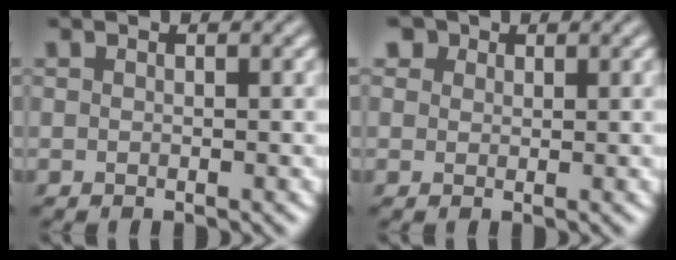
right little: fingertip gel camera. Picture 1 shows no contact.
{"total": 2.5, "force": [1.6, 1.7, 0.9], "torque": [-0.022, 0.001, 0.018]}